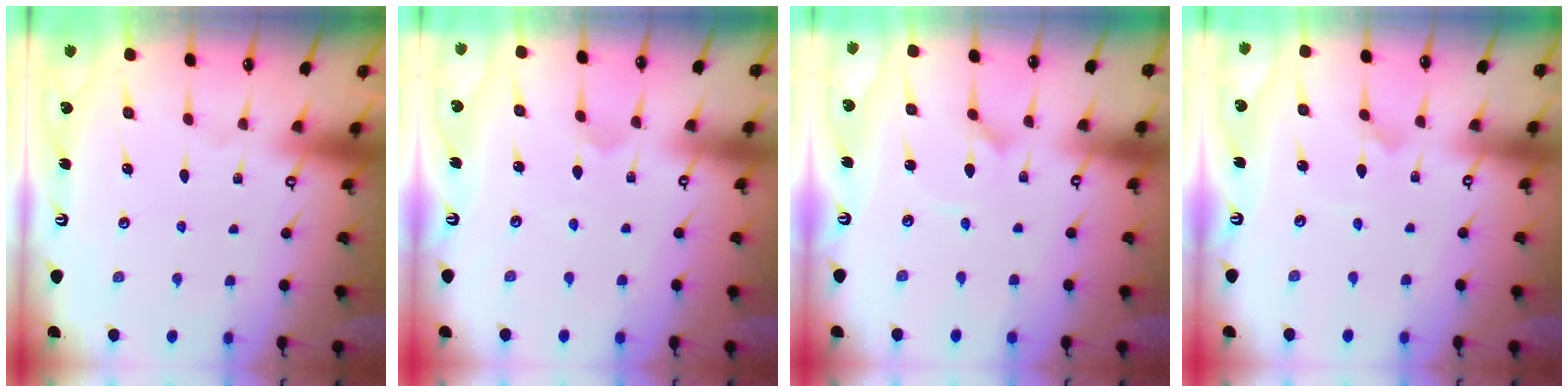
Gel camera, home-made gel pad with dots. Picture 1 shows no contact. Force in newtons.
{"total": 2.4, "press": 2.4, "slide": 0.2}
{"total": 0.9, "press": 0.9, "slide": 0.0}
{"total": 1.9, "press": 1.9, "slide": 0.2}